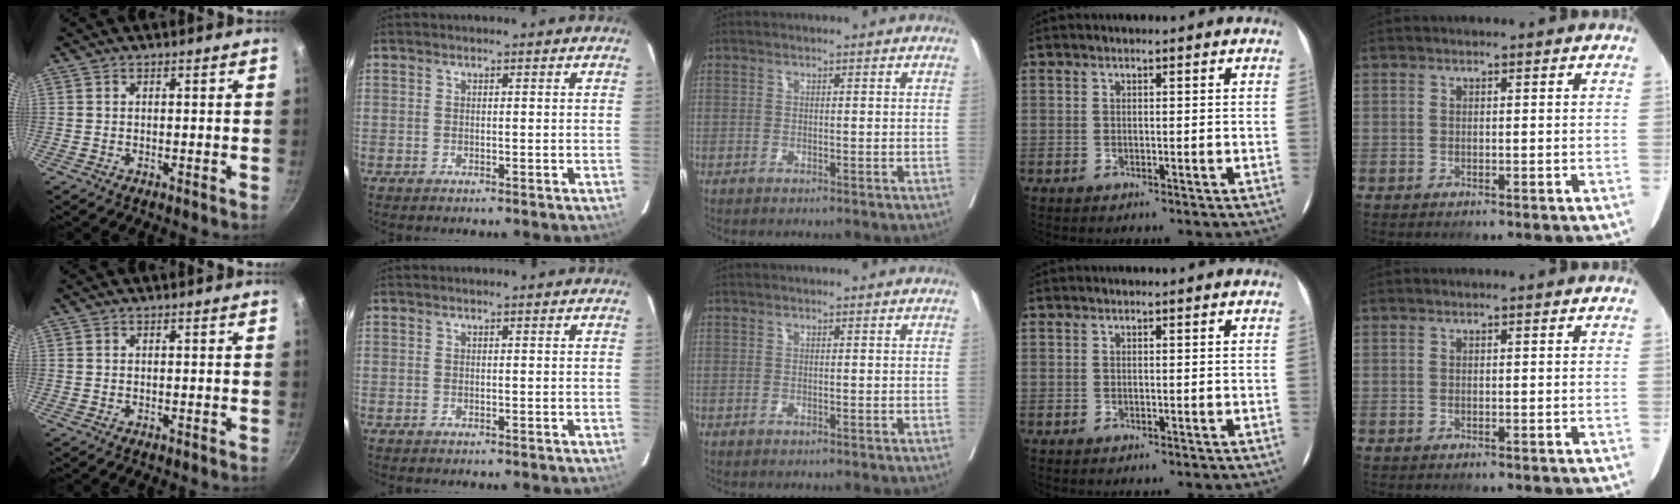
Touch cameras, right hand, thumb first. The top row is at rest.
{}